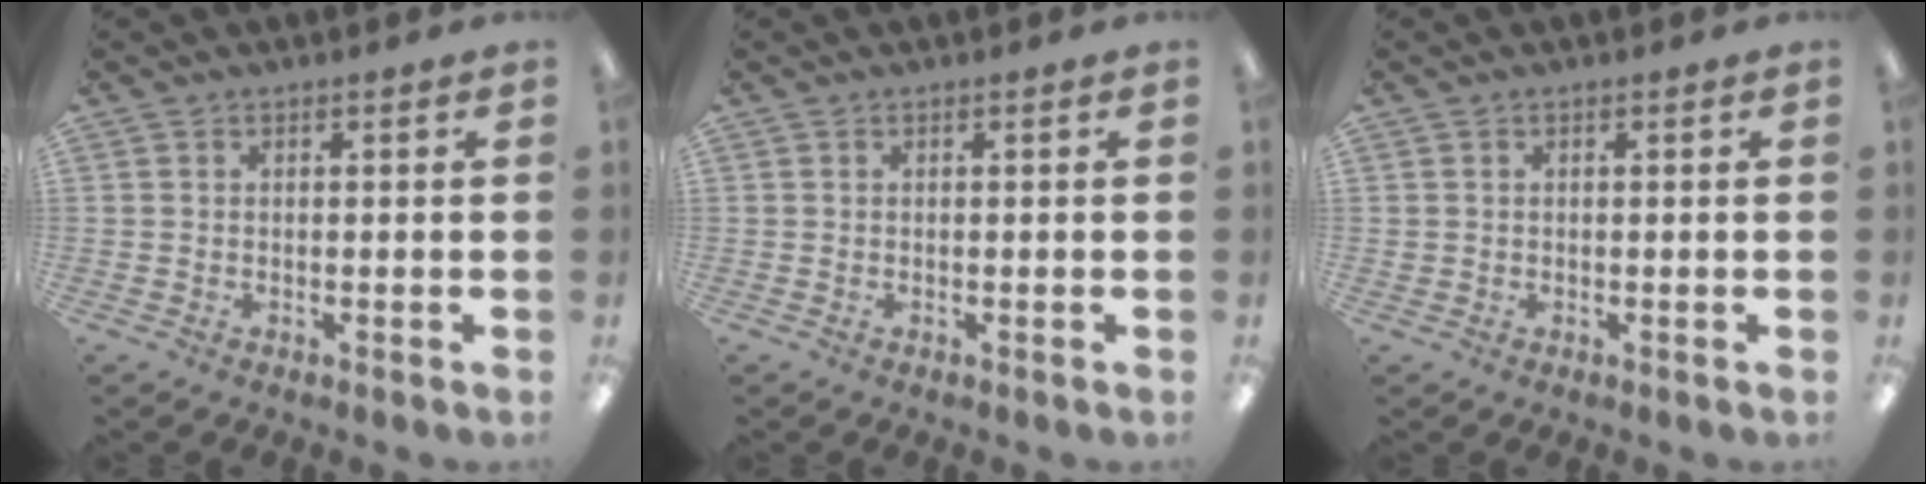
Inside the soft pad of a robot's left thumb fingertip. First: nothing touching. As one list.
[{"total": 0.0}, {"total": 0.7, "force": [0.1, 0.7, 0.1], "torque": [-0.002, 0.005, 0.001]}]